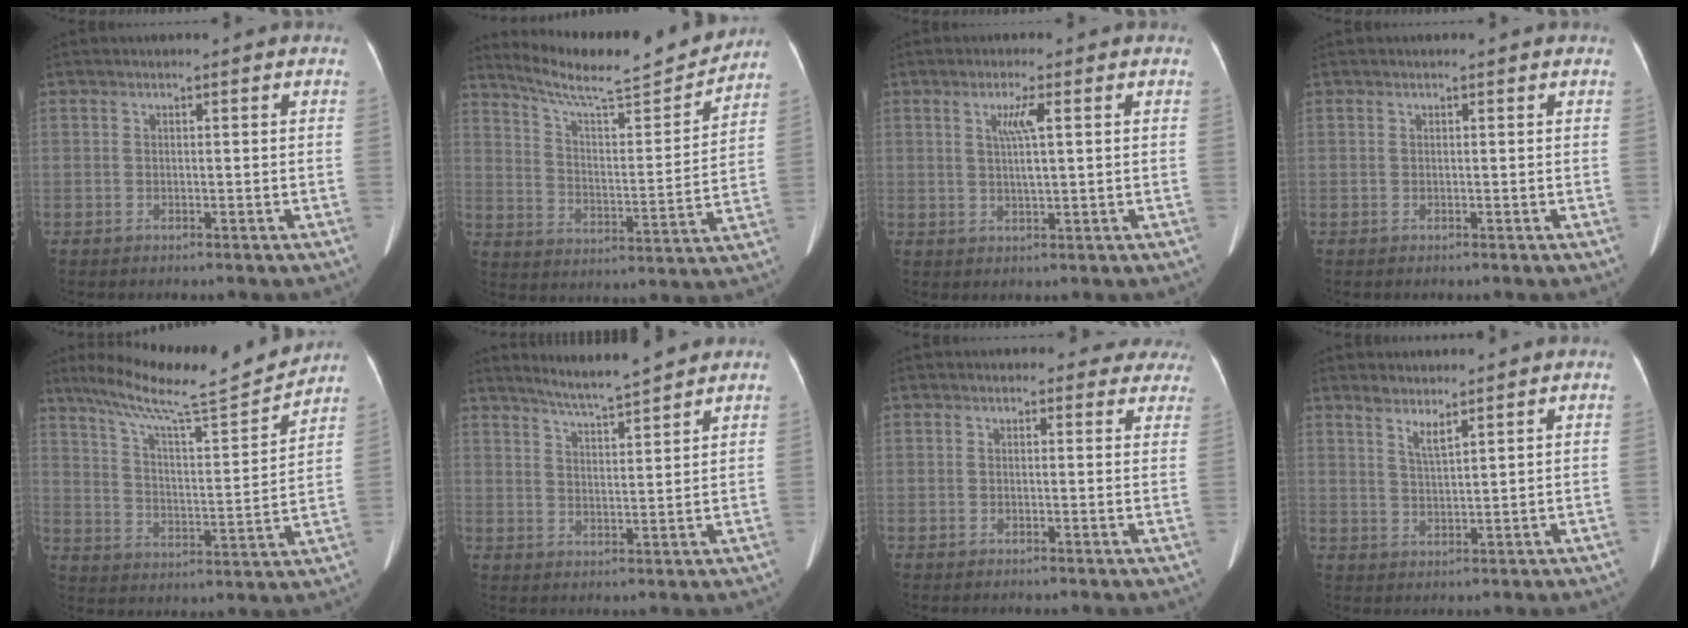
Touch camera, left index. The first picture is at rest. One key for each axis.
{"total": 16.8, "fx": 15.7, "fy": 0.9, "fz": 5.9, "tx": -0.103, "ty": -0.015, "tz": 0.238}
{"total": 3.6, "fx": 1.1, "fy": -0.1, "fz": 3.4, "tx": -0.064, "ty": 0.003, "tz": 0.020}
{"total": 0.0}
{"total": 16.4, "fx": 14.8, "fy": -0.1, "fz": 7.2, "tx": -0.123, "ty": -0.007, "tz": 0.229}
{"total": 7.4, "fx": 6.8, "fy": -0.3, "fz": 2.8, "tx": -0.057, "ty": 0.005, "tz": 0.116}
{"total": 6.0, "fx": 5.3, "fy": 2.8, "fz": -0.1, "tx": 0.038, "ty": -0.007, "tz": 0.030}
{"total": 2.9, "fx": 2.2, "fy": 0.2, "fz": 1.8, "tx": -0.039, "ty": -0.005, "tz": 0.047}